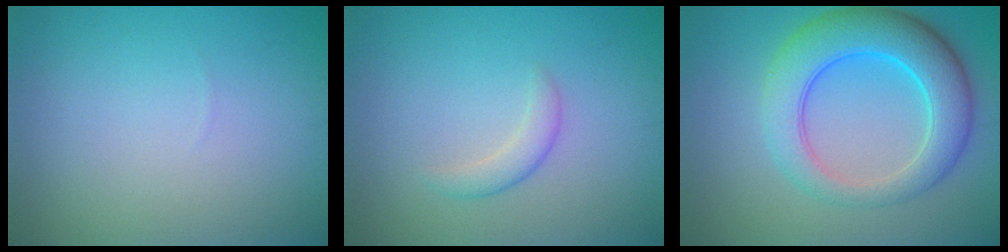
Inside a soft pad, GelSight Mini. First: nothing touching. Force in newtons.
{"total": 1.5, "press": 1.5, "slide": 0.0}
{"total": 7.4, "press": 7.4, "slide": 0.1}